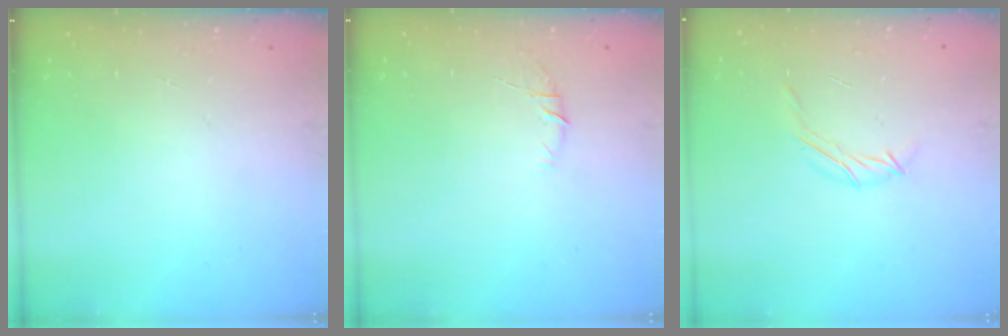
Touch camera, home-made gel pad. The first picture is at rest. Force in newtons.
{"total": 4.8, "press": 4.7, "slide": 1.2}
{"total": 4.5, "press": 4.4, "slide": 0.9}